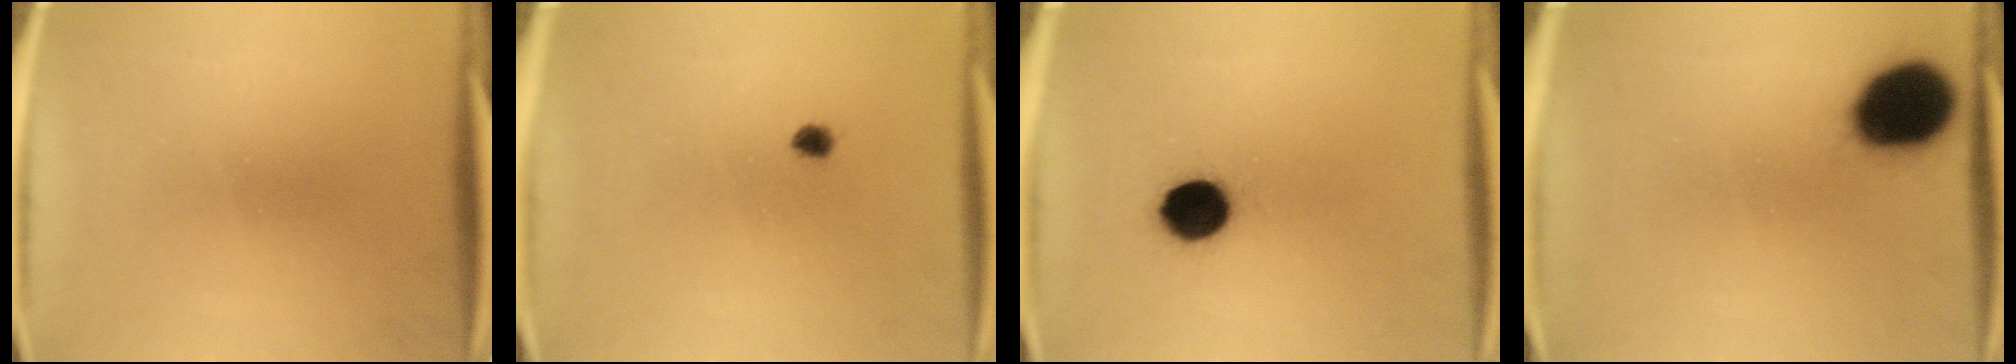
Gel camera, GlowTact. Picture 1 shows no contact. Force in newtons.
{"total": 1.4}
{"total": 9.2}
{"total": 16.9}